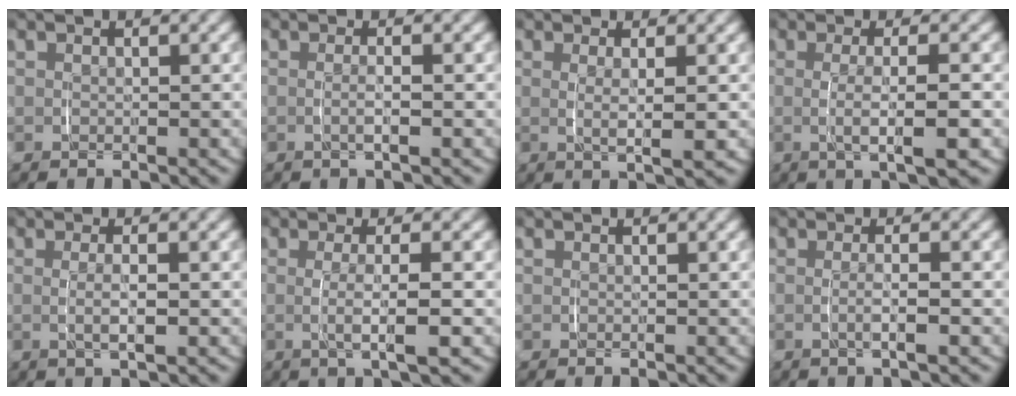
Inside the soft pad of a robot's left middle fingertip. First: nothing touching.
{"total": 1.4, "force": [-0.3, -0.1, 1.4], "torque": [-0.024, -0.002, -0.005]}
{"total": 2.9, "force": [0.3, 0.2, 2.9], "torque": [-0.048, -0.005, 0.010]}
{"total": 4.1, "force": [-0.7, 0.4, 4.1], "torque": [-0.067, -0.003, -0.008]}
{"total": 2.5, "force": [-0.2, 0.4, 2.4], "torque": [-0.041, -0.002, 0.000]}
{"total": 3.9, "force": [-0.5, 0.4, 3.8], "torque": [-0.063, -0.002, -0.007]}
{"total": 0.0}
{"total": 1.9, "force": [-0.5, -0.1, 1.8], "torque": [-0.031, -0.001, -0.008]}